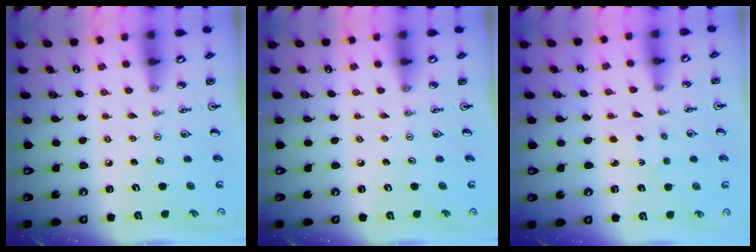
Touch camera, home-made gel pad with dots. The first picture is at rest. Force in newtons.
{"total": 0.0}
{"total": 1.3, "press": 1.2, "slide": 0.3}